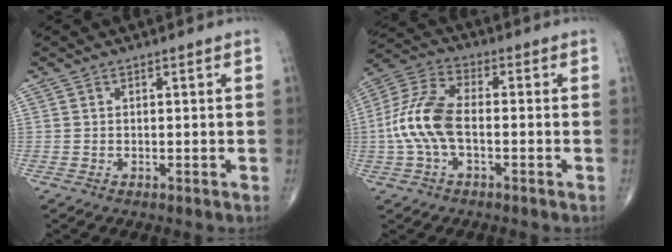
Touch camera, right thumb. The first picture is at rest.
{"total": 11.2, "force": [-1.6, 5.7, 9.5], "torque": [-0.216, 0.032, -0.037]}